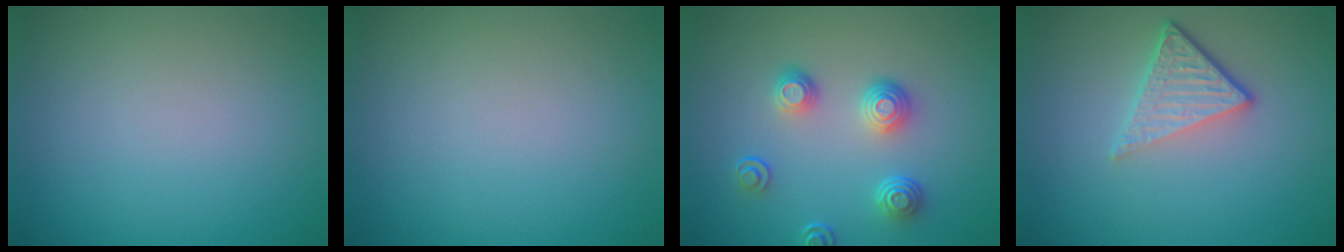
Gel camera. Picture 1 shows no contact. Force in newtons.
{"total": 0.0}
{"total": 3.5, "press": 2.8, "slide": 2.2}
{"total": 3.8, "press": 2.7, "slide": 2.8}